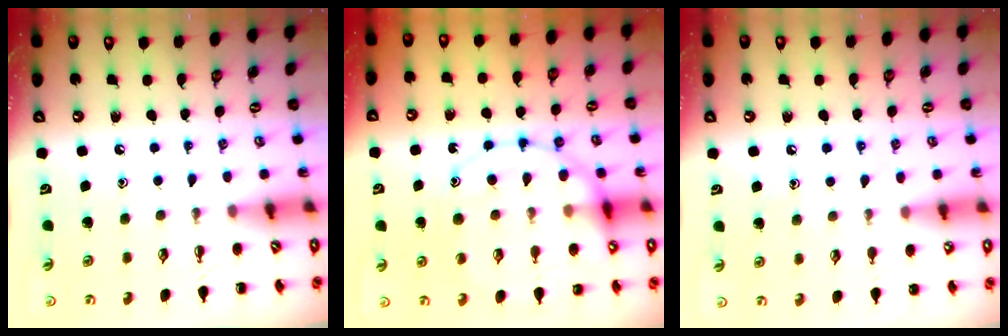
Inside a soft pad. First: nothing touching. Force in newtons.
{"total": 19.5, "press": 19.3, "slide": 2.5}
{"total": 7.6, "press": 7.3, "slide": 2.3}